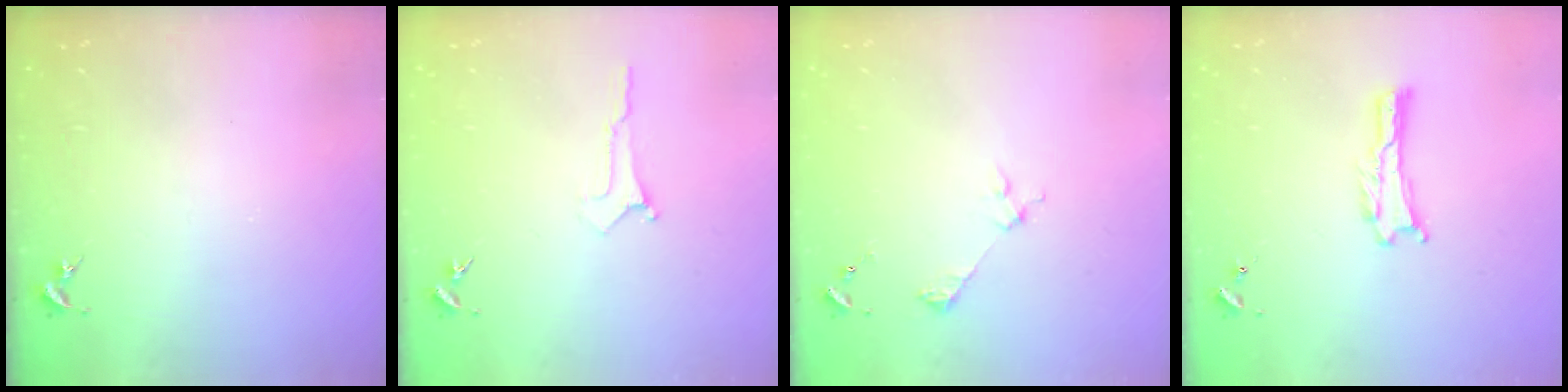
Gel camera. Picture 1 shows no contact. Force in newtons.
{"total": 0.0}
{"total": 2.5, "press": 2.5, "slide": 0.2}
{"total": 0.0}